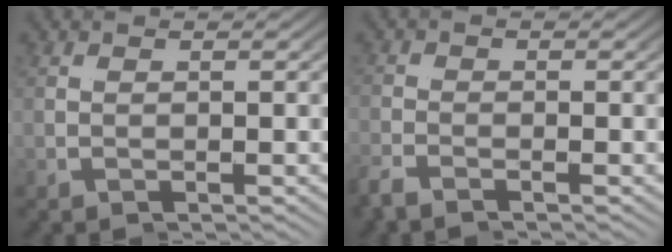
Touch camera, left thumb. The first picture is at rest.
{"total": 2.4, "force": [-1.6, -1.0, -1.6], "torque": [0.020, 0.002, -0.039]}